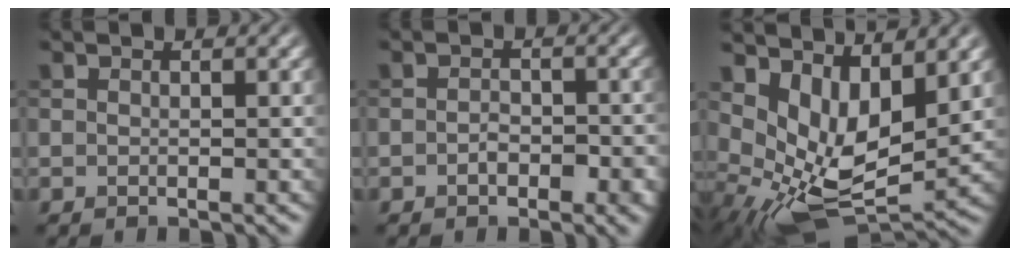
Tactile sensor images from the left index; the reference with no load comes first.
{"total": 2.4, "force": [-0.9, 1.3, 1.8], "torque": [-0.032, -0.004, -0.014]}
{"total": 8.4, "force": [2.2, 4.3, 6.9], "torque": [-0.132, -0.024, 0.053]}